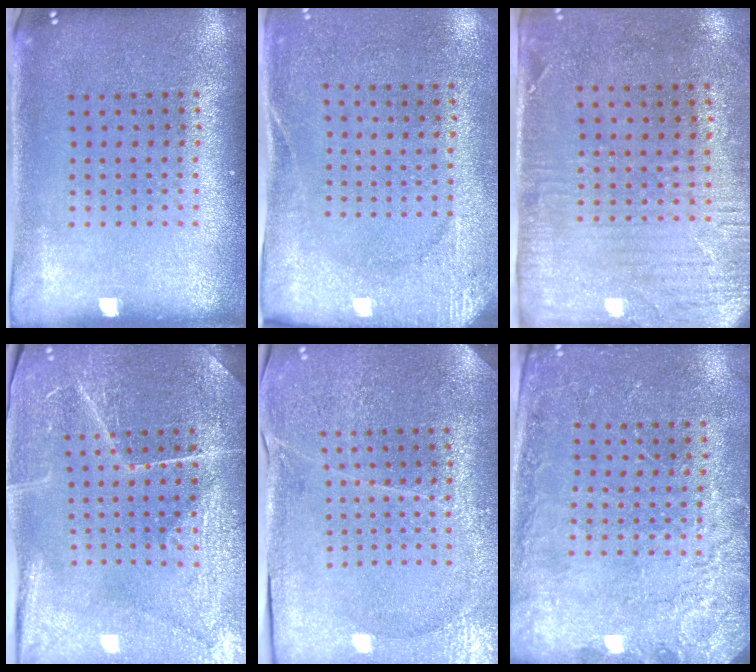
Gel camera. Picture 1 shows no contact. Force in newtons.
{"total": 2.6, "press": 2.0, "slide": 1.6}
{"total": 2.9, "press": 2.4, "slide": 1.7}
{"total": 4.0, "press": 3.9, "slide": 1.1}
{"total": 3.7, "press": 3.5, "slide": 1.0}
{"total": 2.4, "press": 2.4, "slide": 0.6}